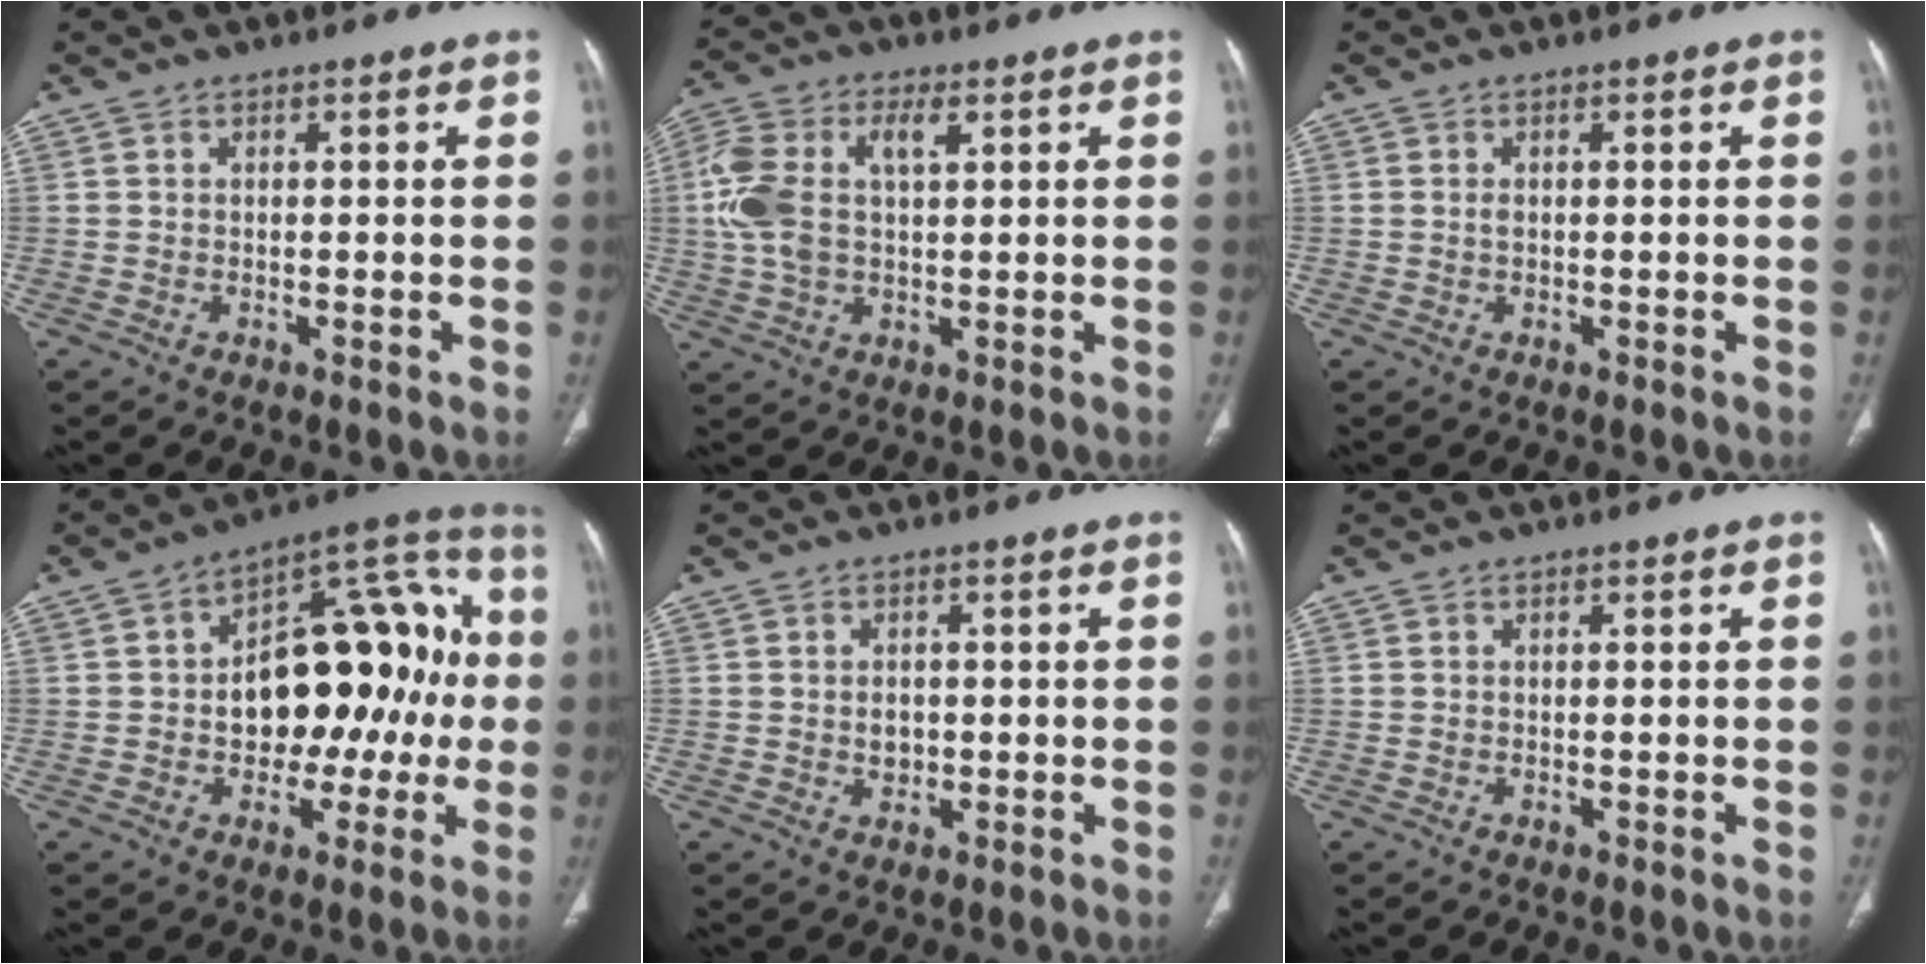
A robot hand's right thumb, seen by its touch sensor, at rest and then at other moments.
{"total": 11.3, "force": [2.5, 6.3, 9.1], "torque": [-0.207, 0.020, 0.047]}
{"total": 0.6, "force": [0.0, 0.4, 0.4], "torque": [-0.008, 0.000, -0.001]}
{"total": 22.2, "force": [-0.5, 13.3, 17.8], "torque": [-0.201, 0.049, -0.003]}
{"total": 2.4, "force": [-0.1, 1.9, 1.4], "torque": [-0.012, 0.003, 0.000]}
{"total": 0.0}